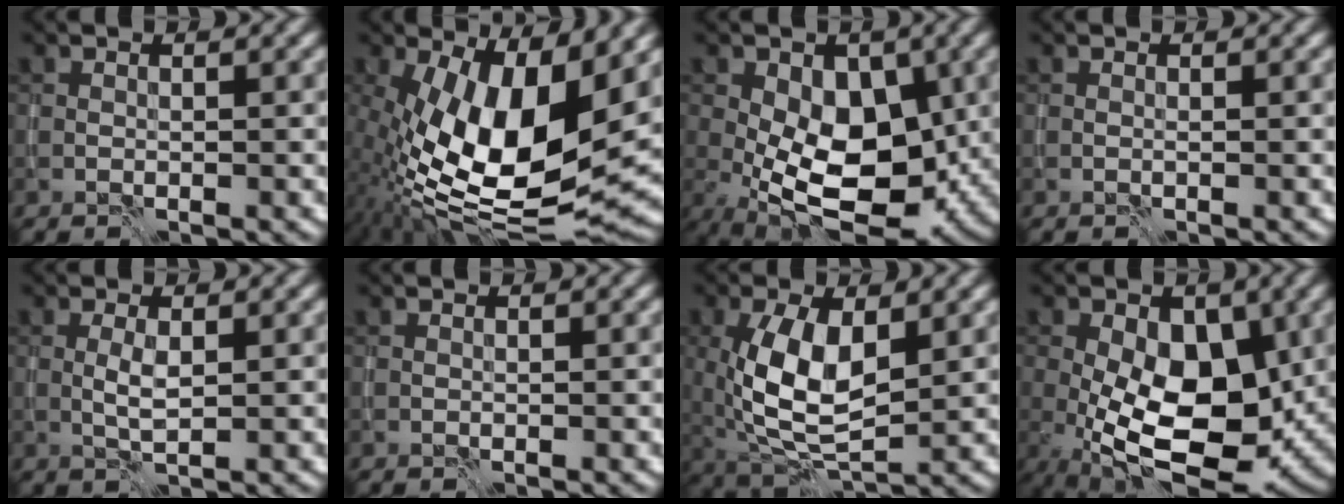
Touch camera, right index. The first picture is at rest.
{"total": 15.0, "force": [0.8, 7.1, 13.2], "torque": [-0.234, -0.011, 0.007]}
{"total": 10.3, "force": [-1.4, 6.0, 8.2], "torque": [-0.135, -0.008, -0.029]}
{"total": 0.0}
{"total": 1.6, "force": [0.0, 0.4, 1.5], "torque": [-0.036, 0.000, 0.001]}
{"total": 0.0}
{"total": 7.9, "force": [0.8, 3.8, 6.9], "torque": [-0.149, -0.004, 0.016]}
{"total": 12.2, "force": [-1.6, 6.8, 9.9], "torque": [-0.172, -0.013, -0.029]}